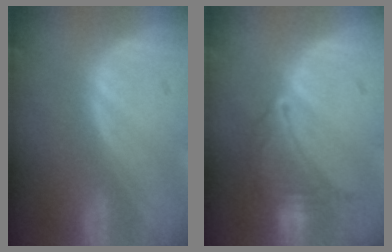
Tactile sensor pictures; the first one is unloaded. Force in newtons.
{"total": 6.7, "press": 6.6, "slide": 0.7}